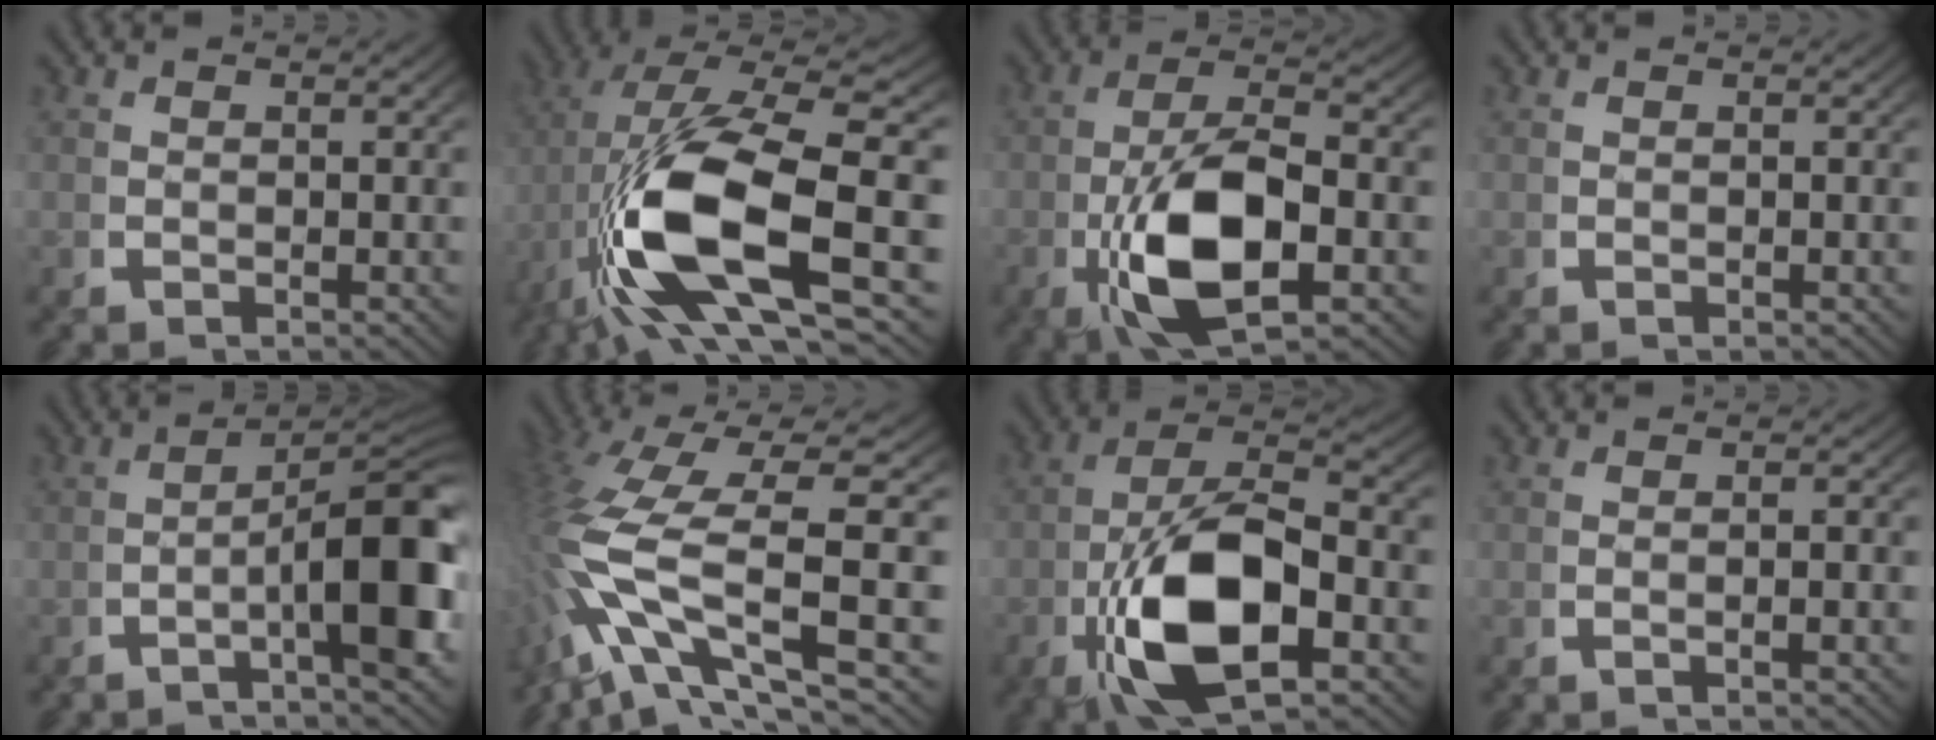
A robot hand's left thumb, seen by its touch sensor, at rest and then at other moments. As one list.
[{"total": 16.7, "force": [-1.0, 7.9, 14.7], "torque": [-0.319, -0.038, 0.009]}, {"total": 12.2, "force": [-2.4, 6.3, 10.3], "torque": [-0.230, -0.044, -0.017]}, {"total": 0.0}, {"total": 11.2, "force": [-1.7, 4.2, 10.3], "torque": [-0.146, -0.024, -0.022]}, {"total": 12.3, "force": [-0.2, 6.3, 10.6], "torque": [-0.241, -0.031, 0.015]}, {"total": 14.8, "force": [-2.5, 8.0, 12.2], "torque": [-0.259, -0.052, -0.017]}, {"total": 0.9, "force": [-0.3, -0.1, 0.9], "torque": [-0.018, 0.005, -0.009]}]